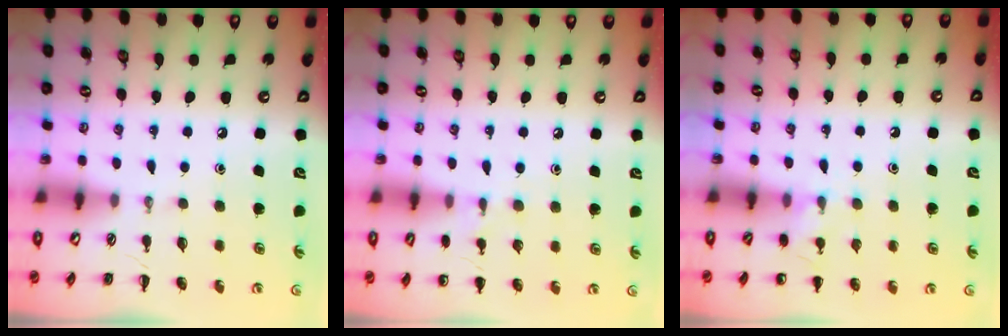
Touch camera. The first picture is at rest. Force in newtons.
{"total": 5.7, "press": 5.5, "slide": 1.5}
{"total": 7.4, "press": 7.1, "slide": 2.0}